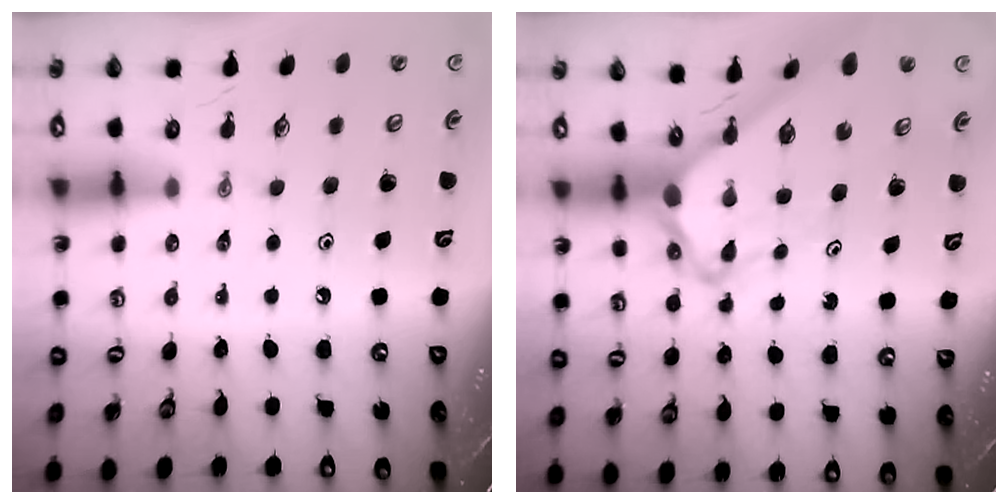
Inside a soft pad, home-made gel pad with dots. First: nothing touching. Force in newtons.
{"total": 5.8, "press": 5.8, "slide": 0.4}